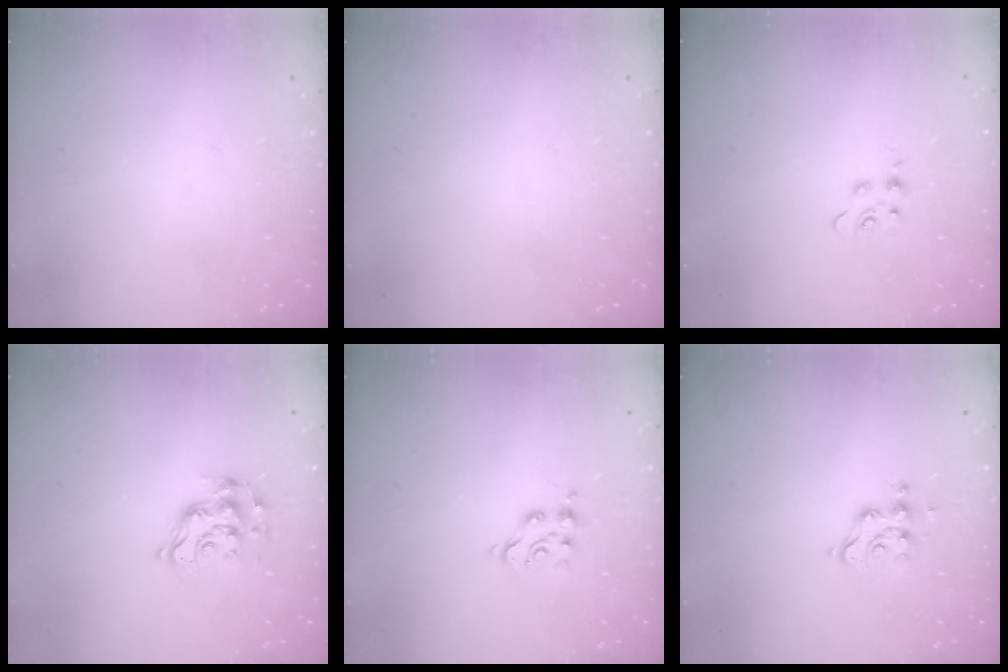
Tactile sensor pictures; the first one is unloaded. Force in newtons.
{"total": 0.0}
{"total": 5.0, "press": 5.0, "slide": 0.5}
{"total": 11.1, "press": 11.1, "slide": 0.6}
{"total": 5.6, "press": 5.6, "slide": 0.1}
{"total": 7.7, "press": 7.7, "slide": 0.4}